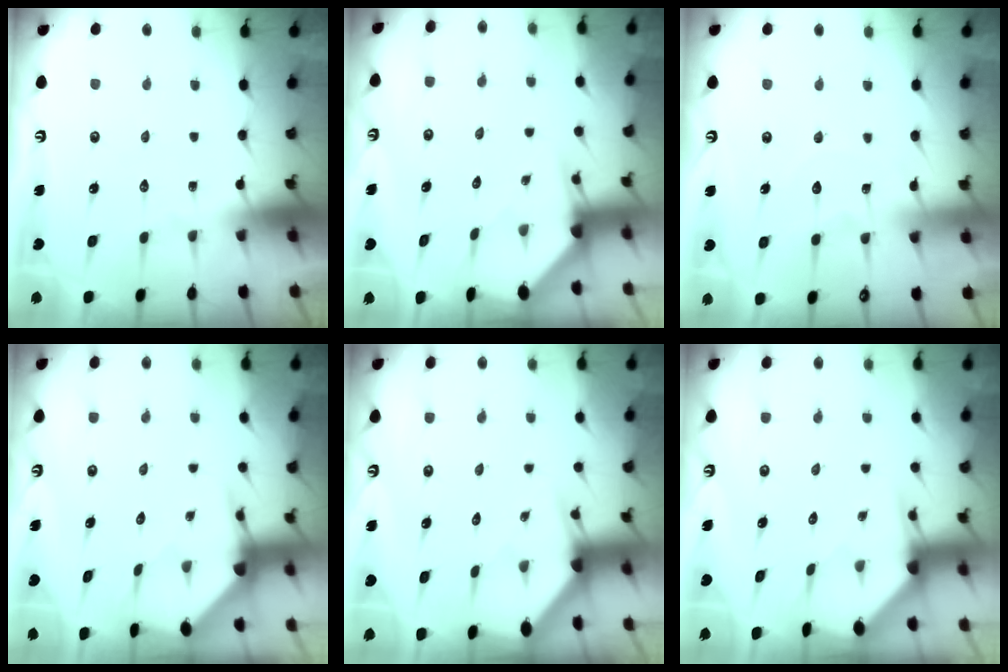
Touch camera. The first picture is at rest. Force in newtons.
{"total": 2.9, "press": 2.9, "slide": 0.2}
{"total": 7.0, "press": 6.9, "slide": 0.7}
{"total": 3.7, "press": 3.7, "slide": 0.4}
{"total": 2.3, "press": 2.3, "slide": 0.1}
{"total": 3.2, "press": 3.2, "slide": 0.3}